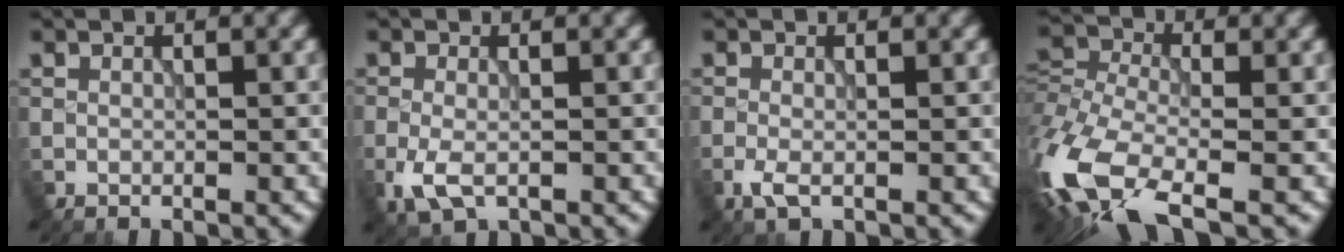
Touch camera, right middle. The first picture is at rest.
{"total": 3.0, "force": [-1.2, 1.6, 2.3], "torque": [-0.055, -0.010, -0.022]}
{"total": 1.8, "force": [-0.9, 0.6, 1.4], "torque": [-0.032, -0.008, -0.019]}
{"total": 11.6, "force": [-5.7, 5.4, 8.5], "torque": [-0.197, -0.025, -0.114]}